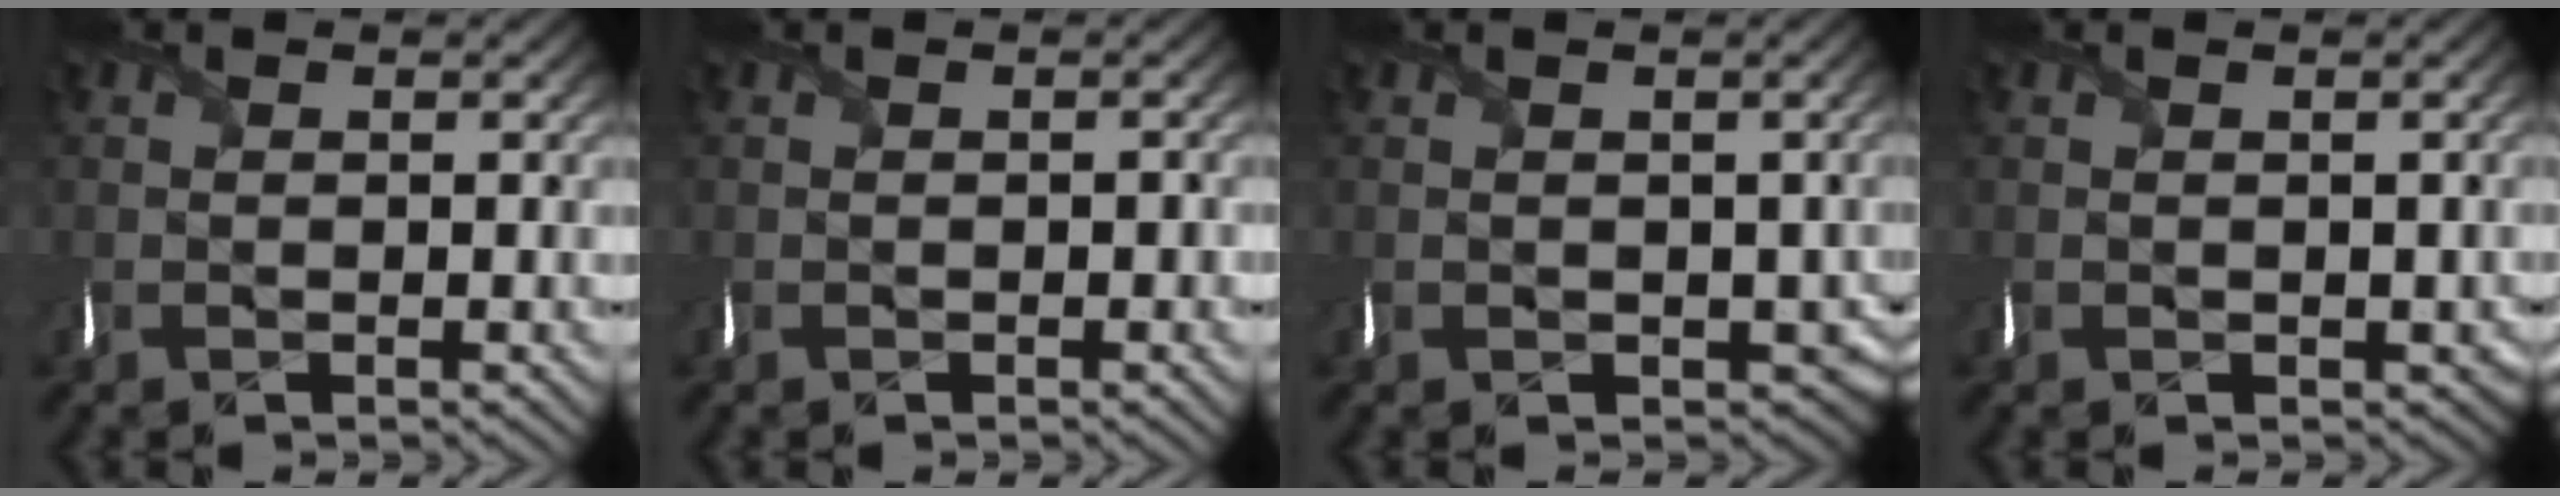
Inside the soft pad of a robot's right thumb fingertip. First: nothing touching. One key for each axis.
{"total": 0.9, "fx": -0.4, "fy": 0.6, "fz": 0.6, "tx": -0.010, "ty": -0.003, "tz": -0.006}
{"total": 4.3, "fx": -0.5, "fy": 3.5, "fz": 2.5, "tx": -0.041, "ty": -0.026, "tz": 0.000}
{"total": 1.6, "fx": 0.0, "fy": 1.5, "fz": 0.6, "tx": -0.013, "ty": -0.010, "tz": 0.000}